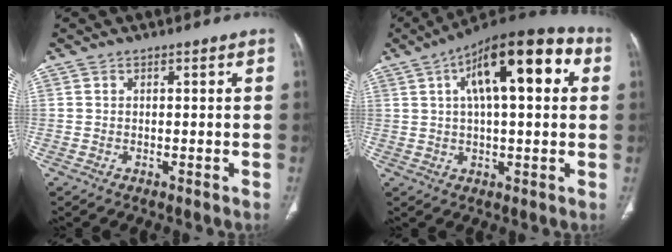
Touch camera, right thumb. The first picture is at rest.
{"total": 19.1, "force": [5.8, 7.1, 16.8], "torque": [-0.236, 0.025, 0.080]}